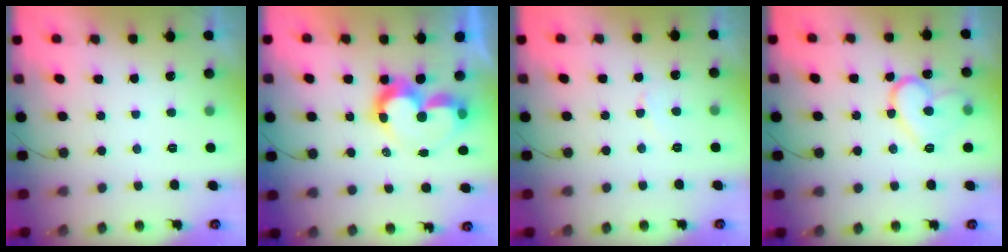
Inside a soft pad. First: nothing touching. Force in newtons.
{"total": 10.0, "press": 10.0, "slide": 0.8}
{"total": 3.7, "press": 3.6, "slide": 0.4}
{"total": 13.4, "press": 13.4, "slide": 1.0}